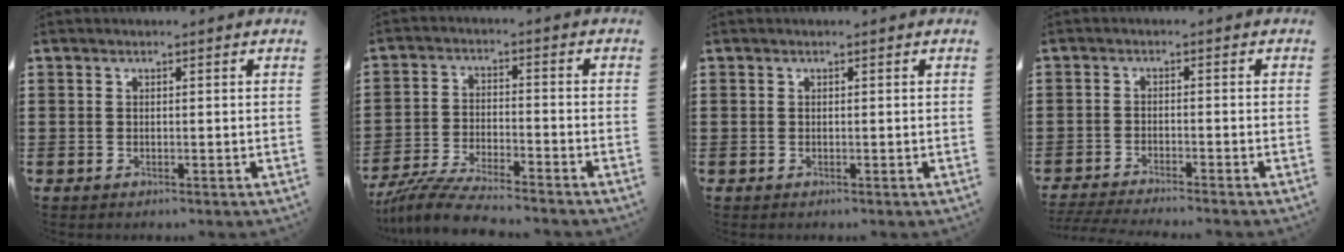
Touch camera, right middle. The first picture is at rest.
{"total": 7.0, "force": [-6.5, 0.4, 2.4], "torque": [-0.058, -0.002, -0.129]}
{"total": 0.0}
{"total": 3.1, "force": [-3.0, -0.4, 0.6], "torque": [-0.018, -0.005, -0.063]}